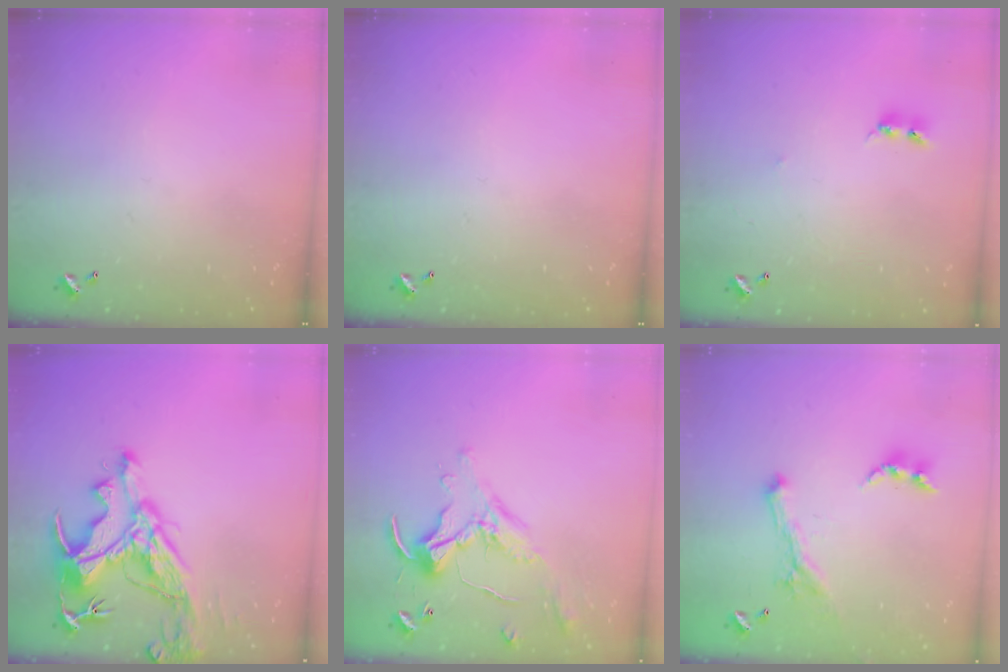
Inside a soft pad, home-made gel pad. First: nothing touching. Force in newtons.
{"total": 0.0}
{"total": 2.7, "press": 2.7, "slide": 0.3}
{"total": 13.8, "press": 13.7, "slide": 1.9}
{"total": 0.7, "press": 0.5, "slide": 0.4}
{"total": 1.8, "press": 1.7, "slide": 0.4}